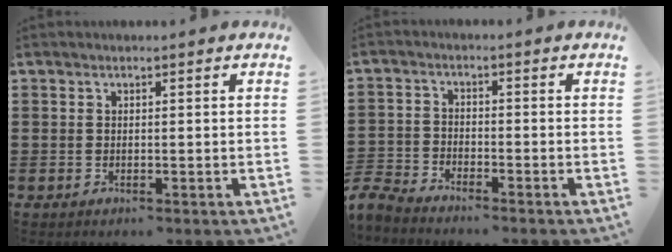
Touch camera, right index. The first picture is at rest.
{"total": 3.8, "force": [-3.8, 0.5, 0.1], "torque": [-0.027, -0.006, -0.087]}